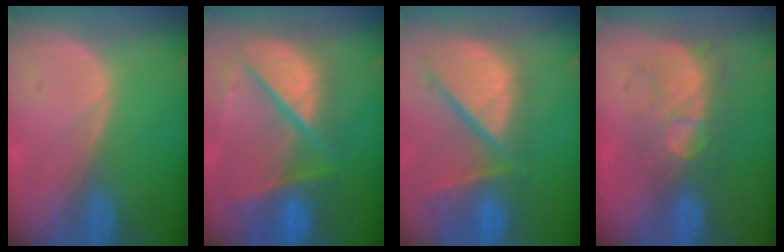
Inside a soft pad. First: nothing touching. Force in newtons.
{"total": 11.3, "press": 9.5, "slide": 6.3}
{"total": 13.0, "press": 10.9, "slide": 7.1}
{"total": 8.9, "press": 7.7, "slide": 4.6}